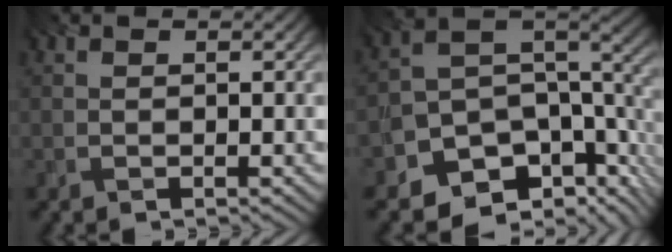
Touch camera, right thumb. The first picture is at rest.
{"total": 12.6, "force": [-5.9, 8.2, 7.4], "torque": [-0.153, -0.030, -0.088]}